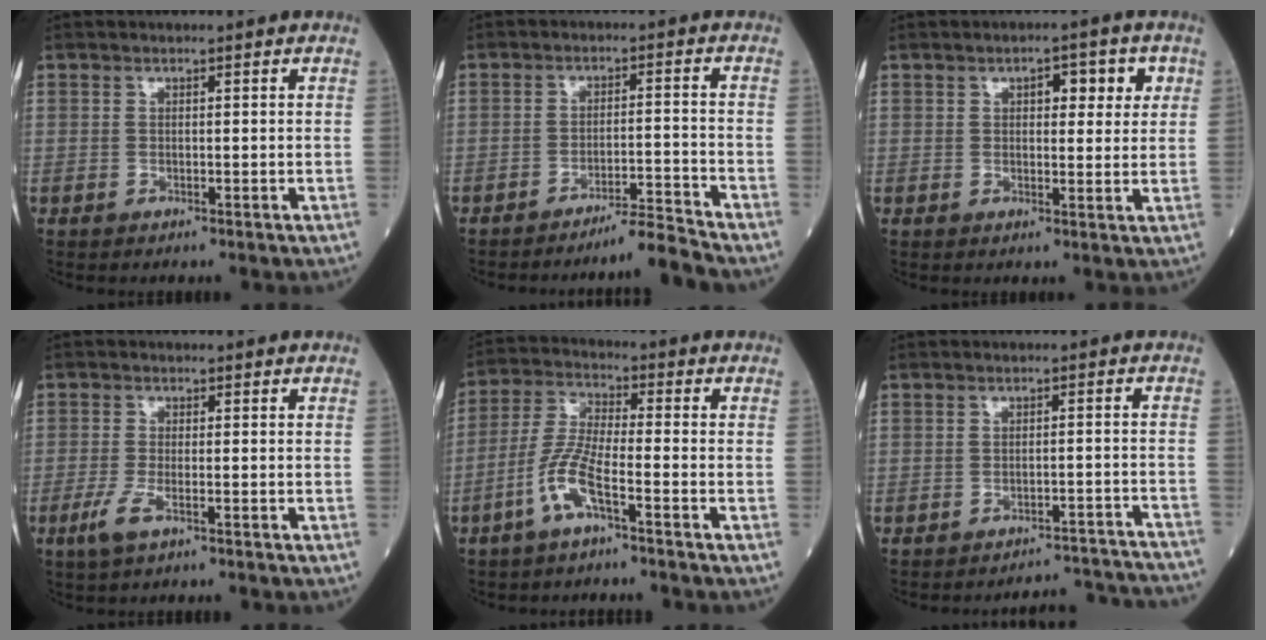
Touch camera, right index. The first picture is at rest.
{"total": 5.2, "force": [-4.8, -1.8, 0.9], "torque": [-0.006, -0.007, -0.080]}
{"total": 4.9, "force": [1.9, 2.2, 3.9], "torque": [-0.044, 0.012, 0.023]}
{"total": 3.3, "force": [-1.9, 0.5, 2.7], "torque": [-0.068, -0.008, -0.041]}
{"total": 7.2, "force": [-3.7, 0.9, 6.1], "torque": [-0.138, 0.006, -0.077]}
{"total": 11.3, "force": [-11.3, -0.3, -0.1], "torque": [0.023, 0.017, -0.130]}